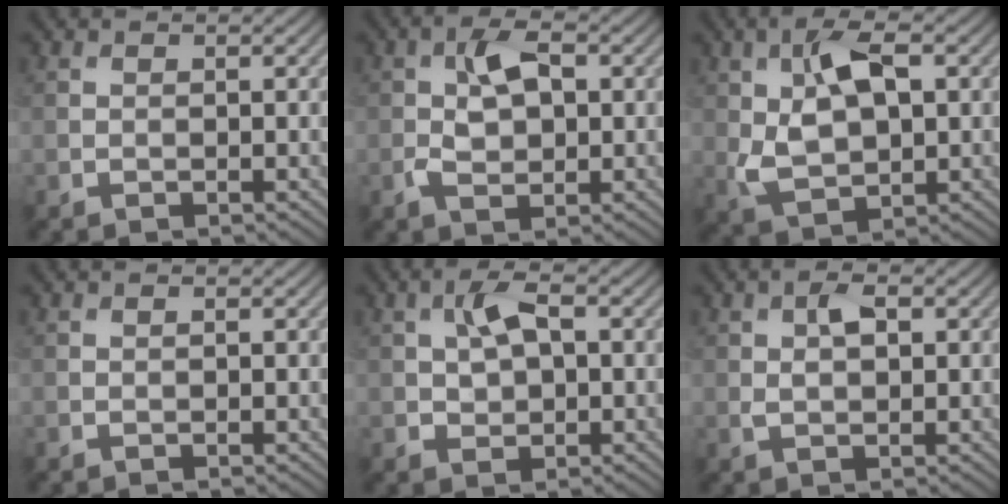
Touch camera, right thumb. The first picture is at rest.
{"total": 5.1, "force": [0.5, 3.0, 4.1], "torque": [-0.085, 0.001, 0.009]}
{"total": 8.7, "force": [1.8, 4.8, 7.0], "torque": [-0.150, 0.003, 0.031]}
{"total": 0.0}
{"total": 4.8, "force": [1.0, 2.8, 3.8], "torque": [-0.079, 0.007, 0.016]}
{"total": 3.0, "force": [0.8, 1.6, 2.5], "torque": [-0.048, 0.001, 0.015]}